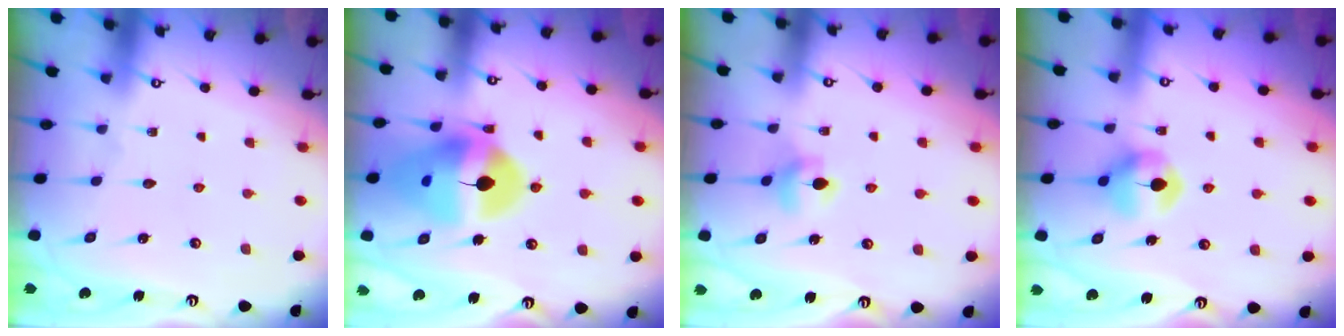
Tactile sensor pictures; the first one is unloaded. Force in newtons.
{"total": 16.1, "press": 16.0, "slide": 1.6}
{"total": 5.7, "press": 5.7, "slide": 0.6}
{"total": 7.3, "press": 7.3, "slide": 0.4}